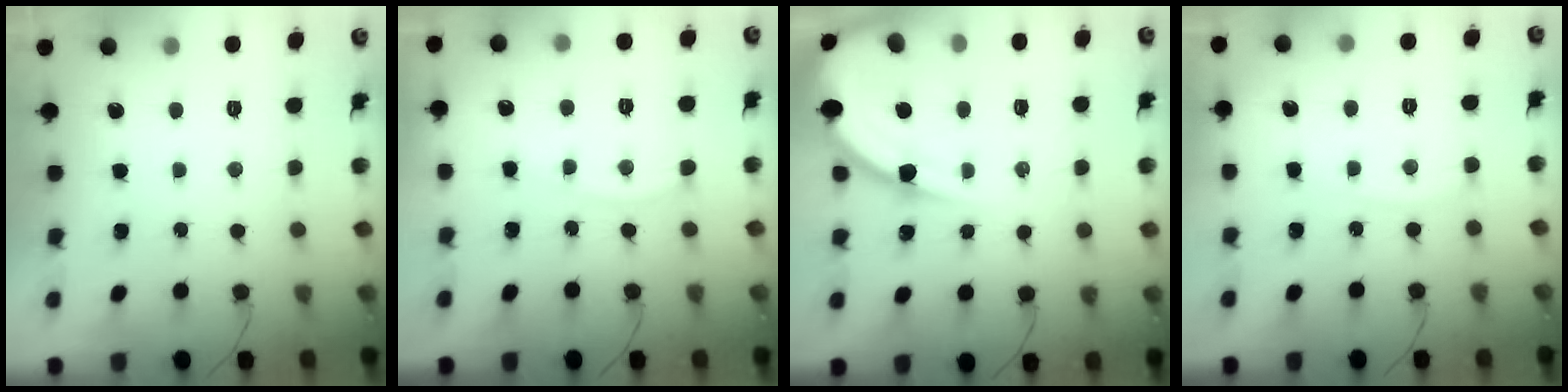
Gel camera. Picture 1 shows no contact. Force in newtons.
{"total": 6.4, "press": 6.3, "slide": 0.7}
{"total": 13.3, "press": 13.3, "slide": 1.3}
{"total": 4.3, "press": 4.3, "slide": 0.4}